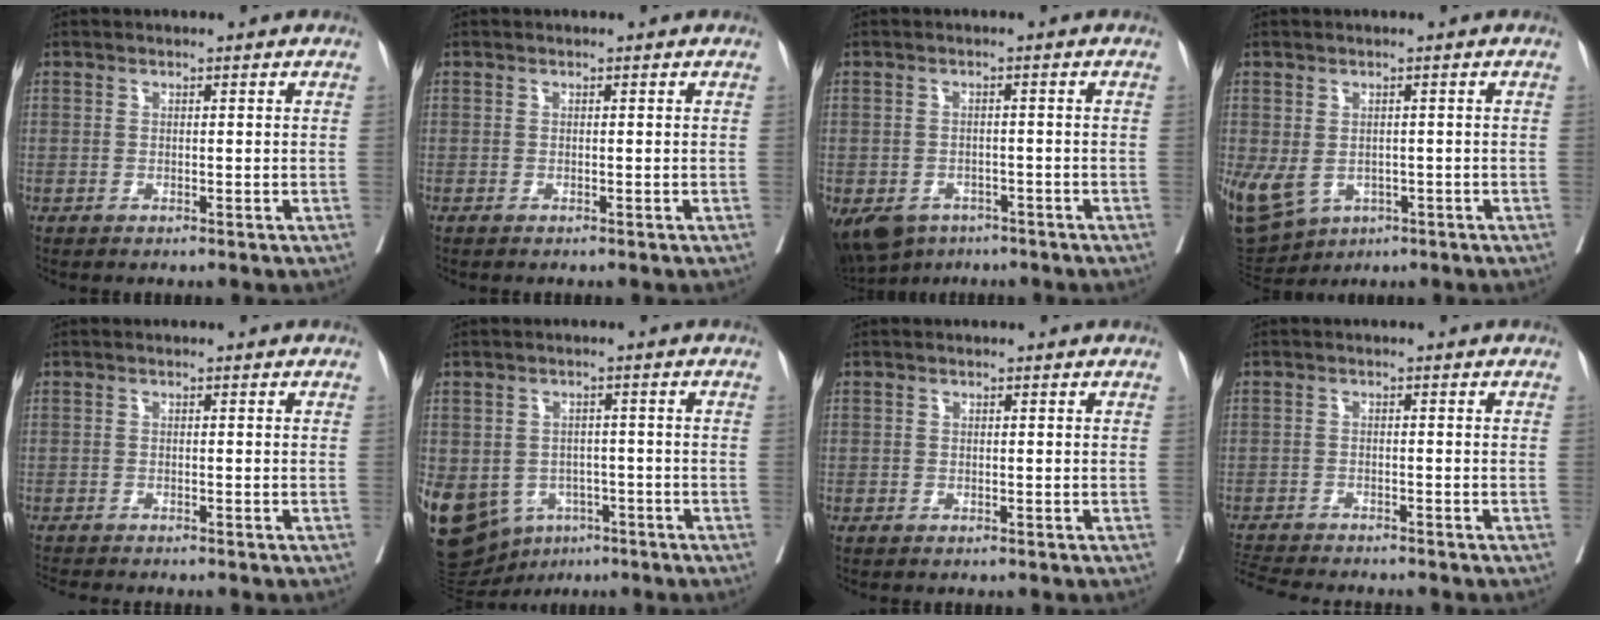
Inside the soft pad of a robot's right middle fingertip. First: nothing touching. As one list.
[{"total": 0.0}, {"total": 10.2, "force": [-6.3, 7.1, 3.7], "torque": [-0.098, -0.015, -0.086]}, {"total": 16.3, "force": [-5.9, 12.9, 8.0], "torque": [-0.218, -0.007, -0.073]}, {"total": 3.7, "force": [-3.5, 0.0, 1.2], "torque": [-0.016, -0.009, -0.056]}, {"total": 23.1, "force": [-9.6, 18.1, 10.6], "torque": [-0.333, -0.011, -0.130]}, {"total": 1.2, "force": [-0.3, 1.2, -0.1], "torque": [0.009, 0.007, -0.008]}, {"total": 8.2, "force": [-7.7, 0.6, 2.7], "torque": [-0.042, -0.012, -0.123]}]